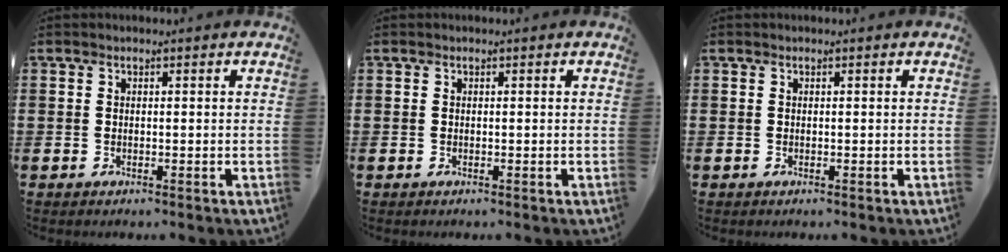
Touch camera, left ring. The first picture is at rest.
{"total": 0.0}
{"total": 0.0}